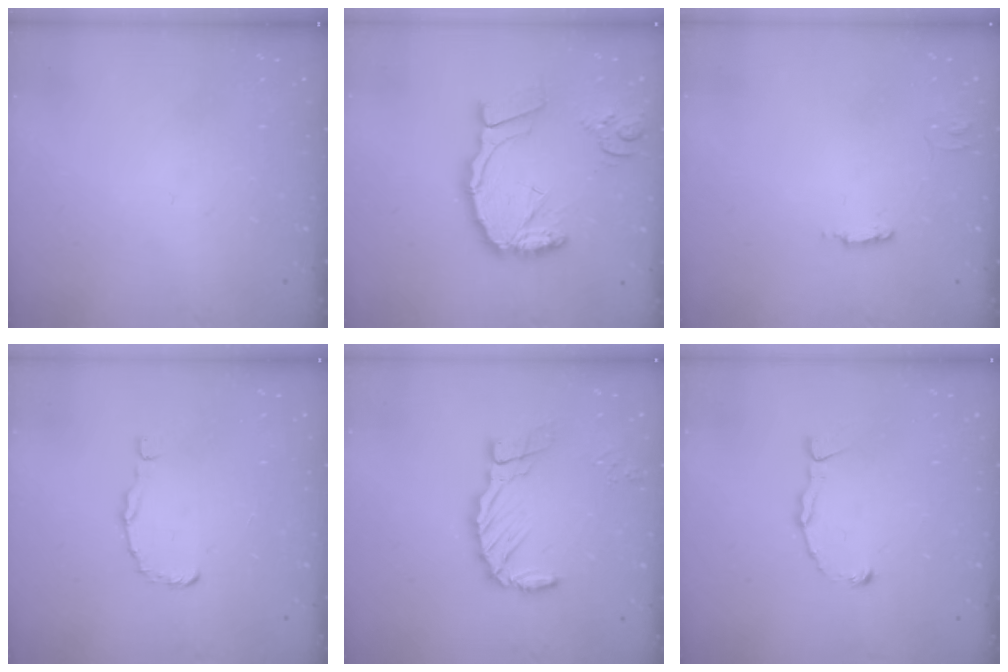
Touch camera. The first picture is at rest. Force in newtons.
{"total": 17.8, "press": 17.6, "slide": 2.3}
{"total": 3.3, "press": 3.3, "slide": 0.2}
{"total": 1.5, "press": 1.5, "slide": 0.1}
{"total": 9.9, "press": 9.8, "slide": 1.0}
{"total": 2.5, "press": 2.5, "slide": 0.2}